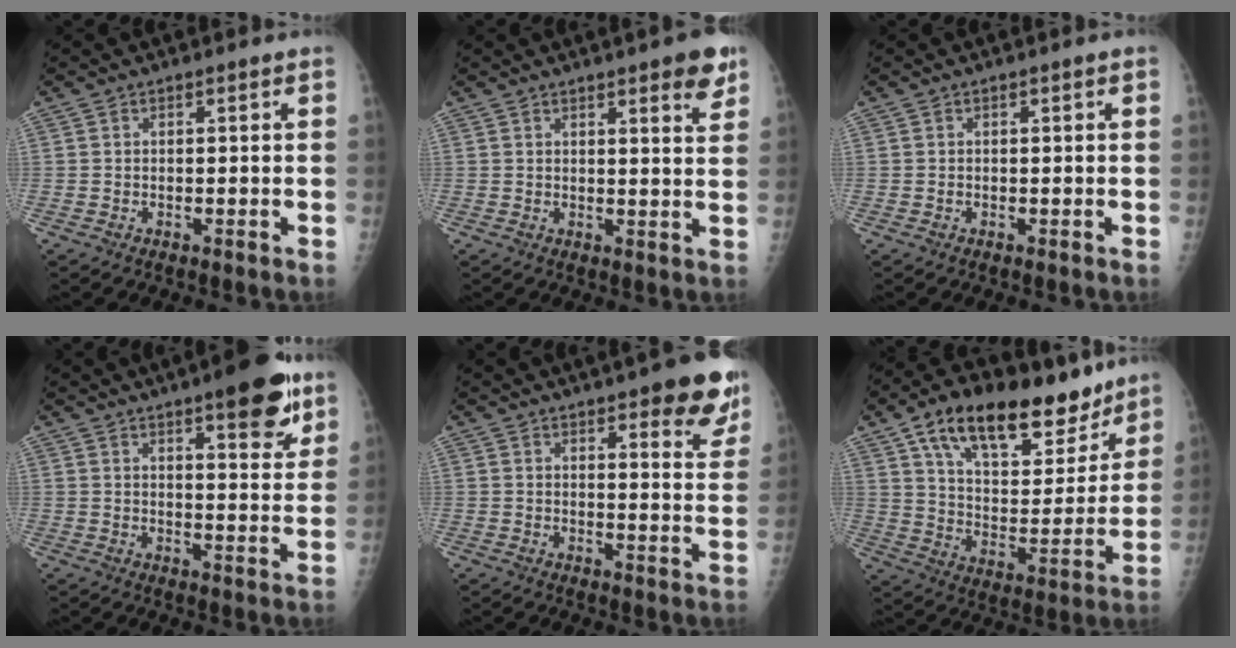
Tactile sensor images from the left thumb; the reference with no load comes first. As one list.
[{"total": 6.3, "force": [4.0, 1.5, 4.7], "torque": [-0.042, -0.019, 0.047]}, {"total": 0.0}, {"total": 12.2, "force": [7.4, 3.5, 9.0], "torque": [-0.084, -0.035, 0.097]}, {"total": 12.7, "force": [8.1, 3.7, 9.0], "torque": [-0.069, -0.040, 0.097]}, {"total": 23.8, "force": [15.7, 11.1, 14.1], "torque": [-0.177, -0.048, 0.257]}]